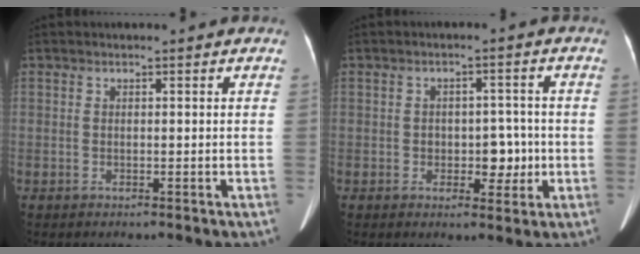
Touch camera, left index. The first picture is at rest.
{"total": 4.2, "force": [-1.4, 2.7, 2.9], "torque": [-0.028, -0.010, -0.018]}